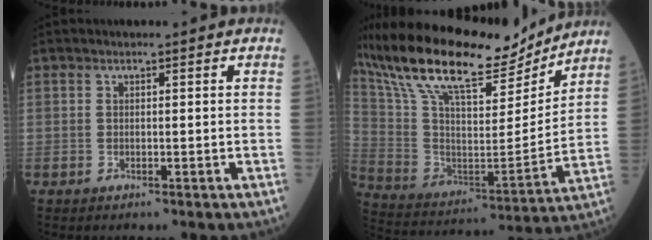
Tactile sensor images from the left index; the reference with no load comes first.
{"total": 24.2, "force": [19.7, 6.0, 12.7], "torque": [-0.242, 0.008, 0.336]}